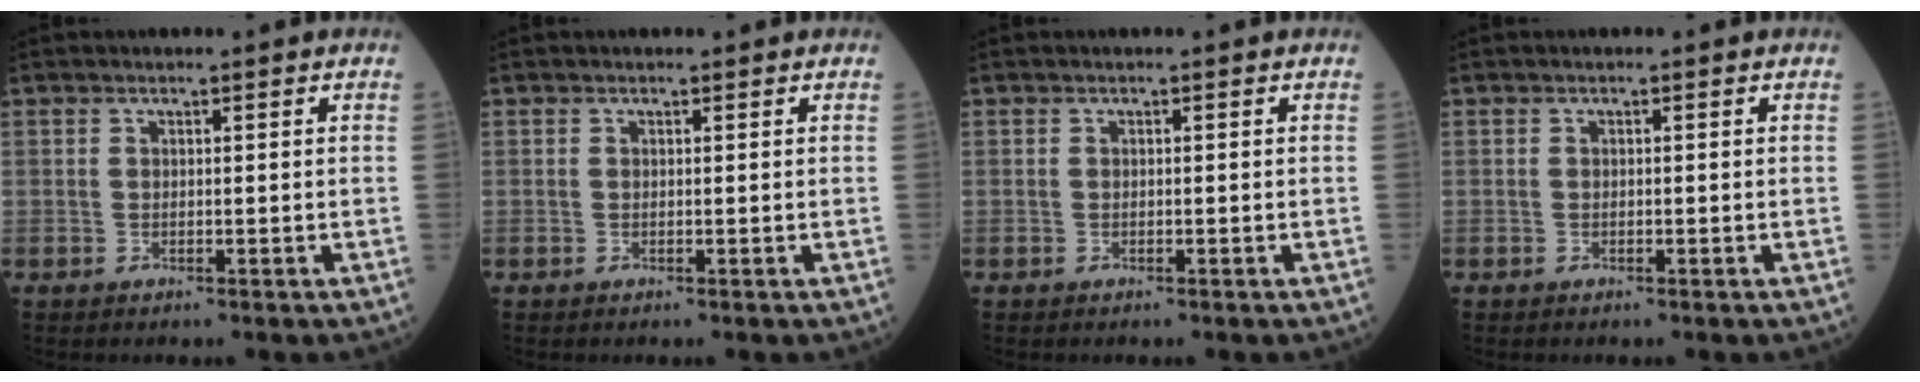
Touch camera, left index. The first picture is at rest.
{"total": 0.0}
{"total": 0.0}
{"total": 0.0}